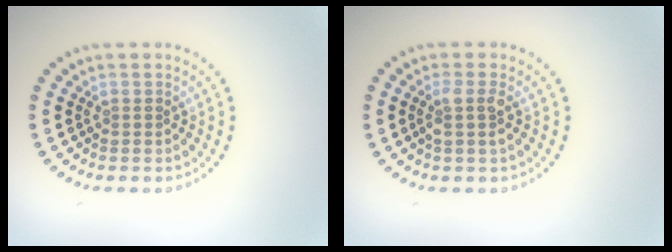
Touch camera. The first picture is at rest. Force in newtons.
{"total": 1.7, "press": 1.4, "slide": 1.0}